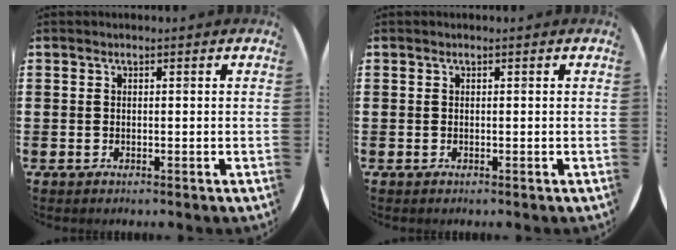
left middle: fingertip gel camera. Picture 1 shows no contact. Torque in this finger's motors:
{"motor_torque": [0.01, -0.01, 0.00, 0.00]}